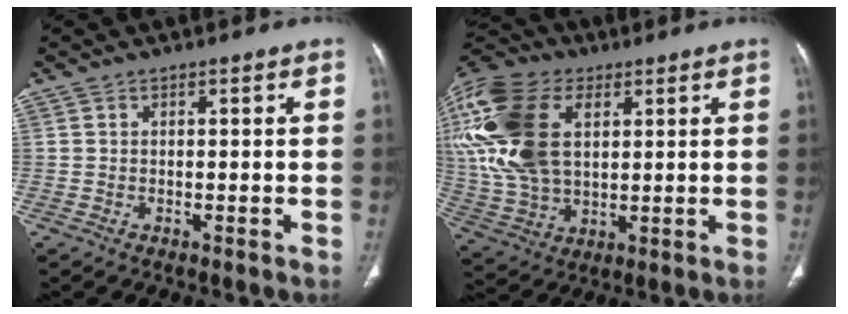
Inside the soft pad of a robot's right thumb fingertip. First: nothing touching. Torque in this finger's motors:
{"motor_torque": [2.13, 2.87, 2.65, 0.12, 0.39]}